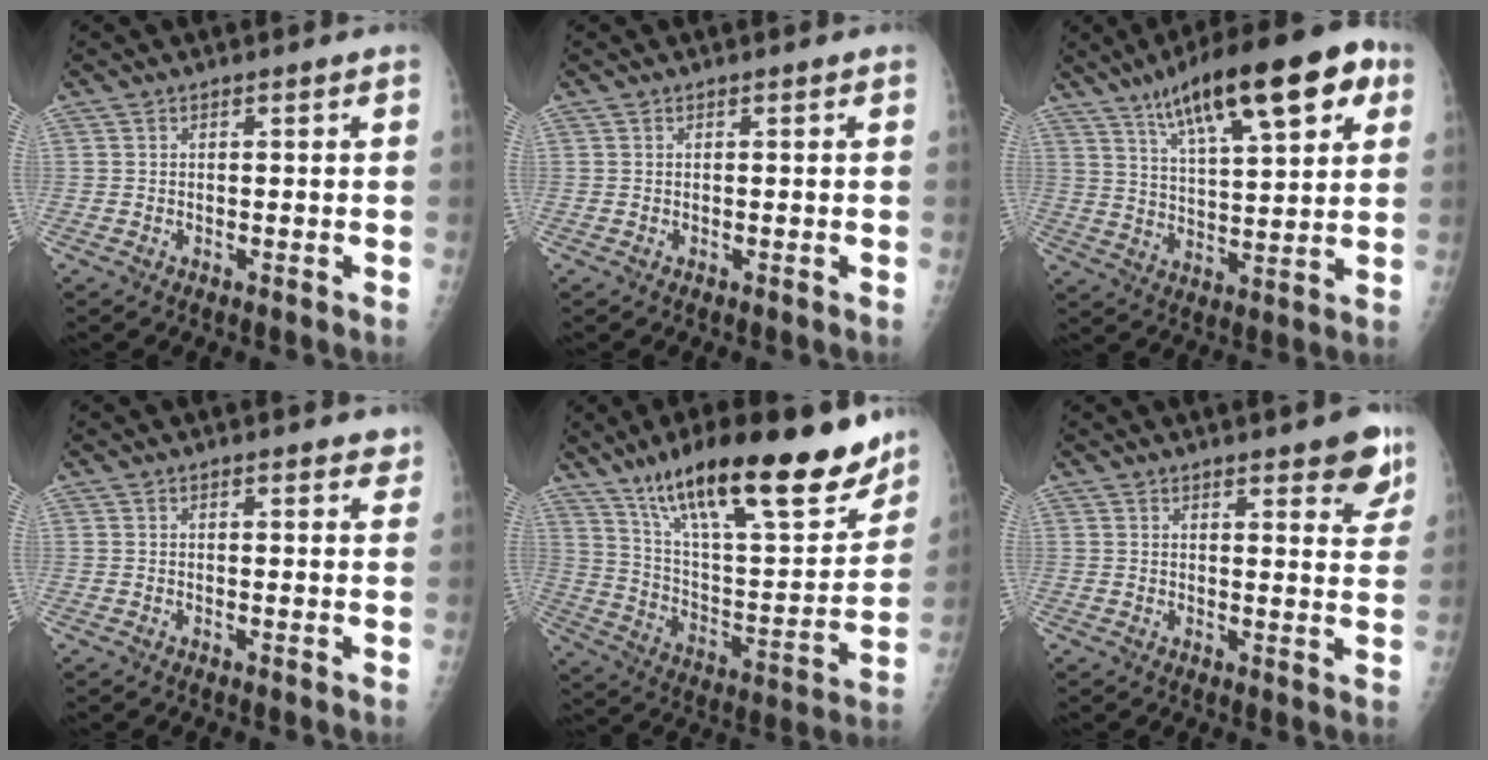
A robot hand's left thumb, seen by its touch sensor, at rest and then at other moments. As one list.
[{"total": 0.0}, {"total": 21.3, "force": [10.7, 6.5, 17.2], "torque": [-0.242, -0.007, 0.168]}, {"total": 3.5, "force": [2.8, 1.0, 1.8], "torque": [-0.003, -0.004, 0.029]}, {"total": 28.0, "force": [19.1, 7.6, 19.0], "torque": [-0.265, -0.062, 0.314]}, {"total": 8.0, "force": [5.4, 2.0, 5.6], "torque": [-0.044, -0.027, 0.065]}]